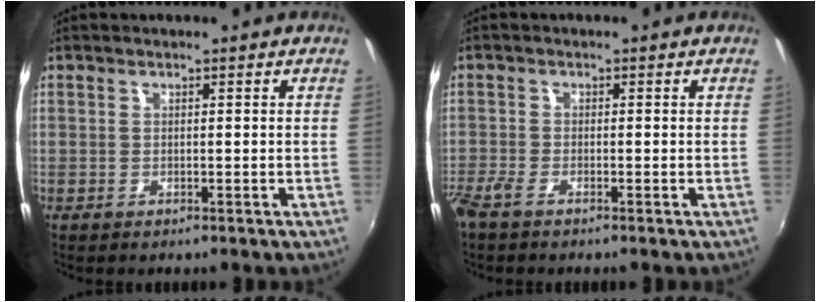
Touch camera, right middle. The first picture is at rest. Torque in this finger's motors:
{"motor_torque": [0.73, -0.64, 0.25, 0.06]}